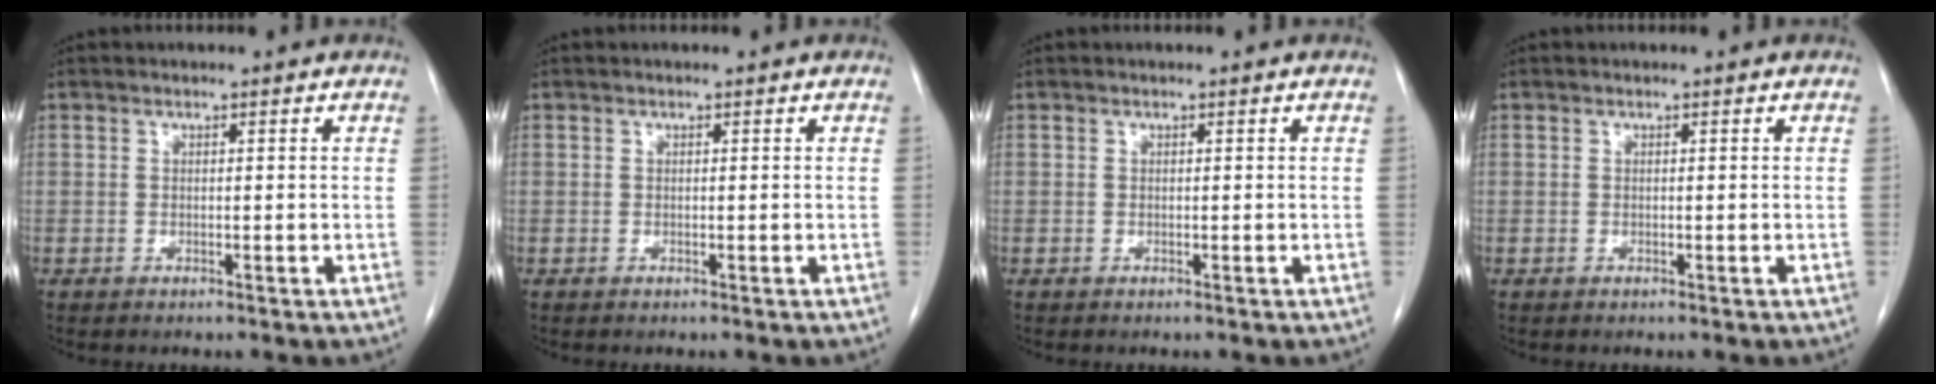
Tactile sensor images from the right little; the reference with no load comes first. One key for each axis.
{"total": 0.0}
{"total": 0.0}
{"total": 0.0}